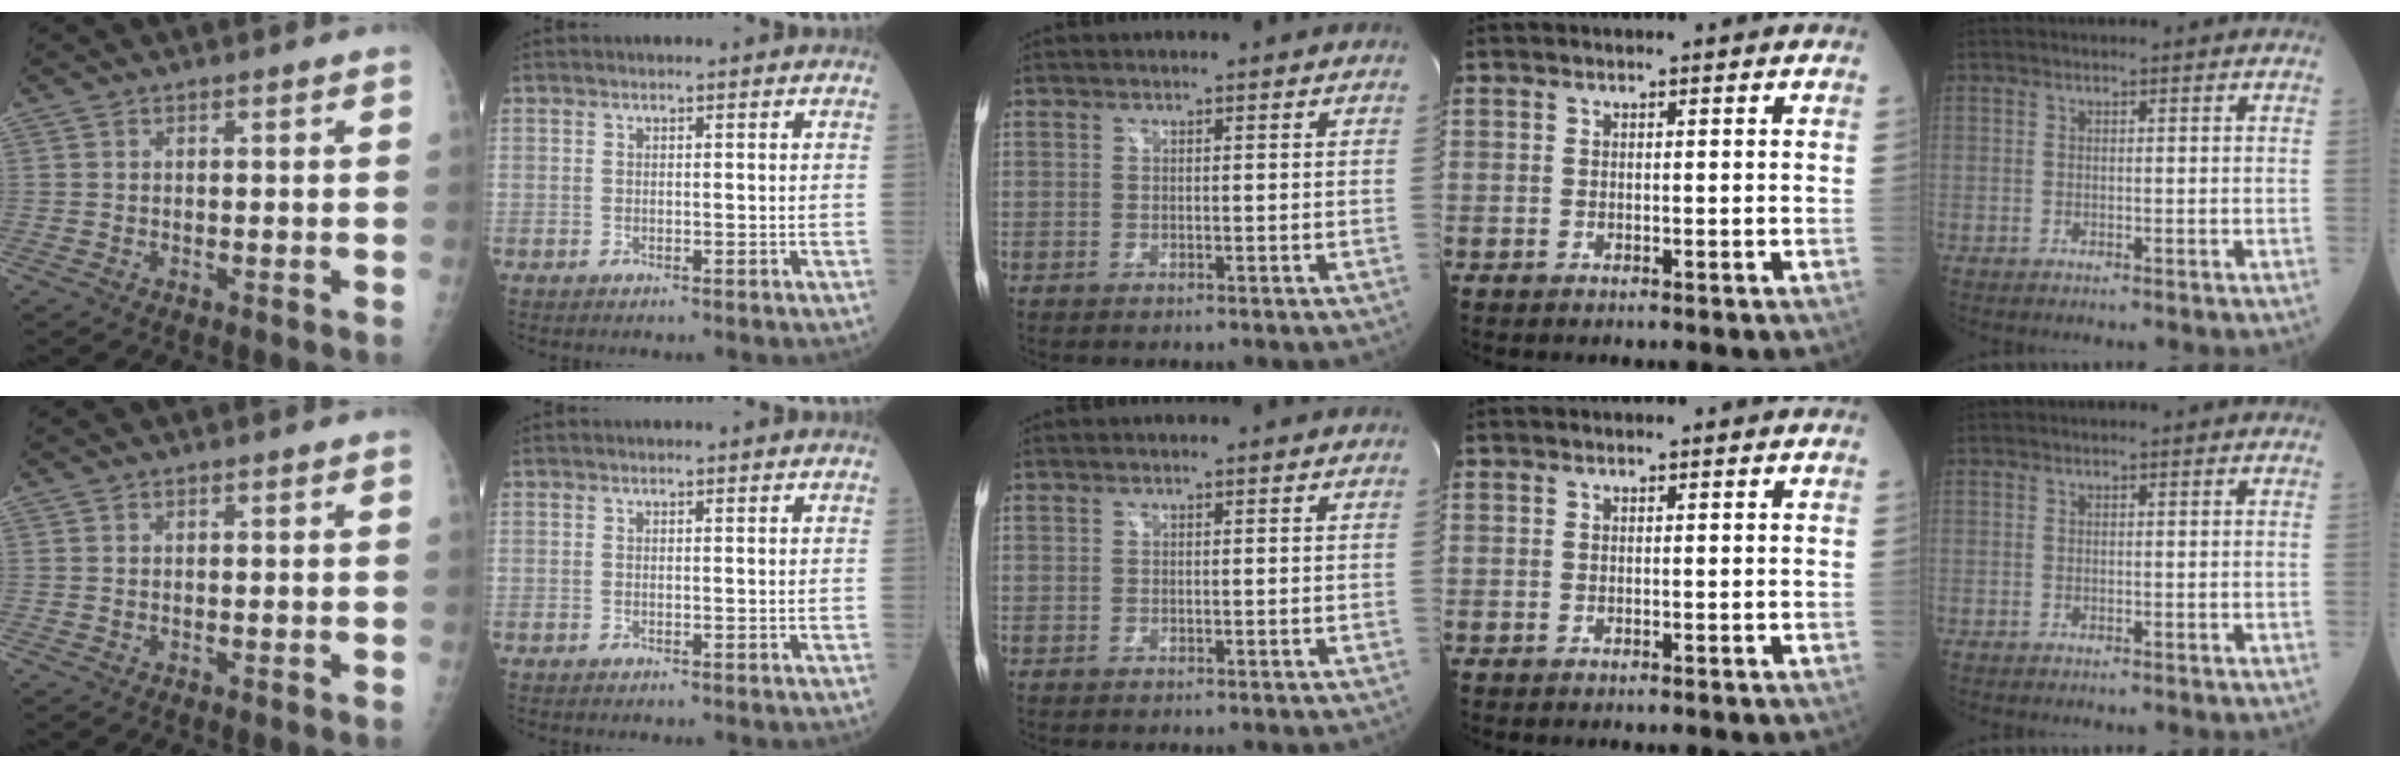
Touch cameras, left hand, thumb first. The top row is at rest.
{}